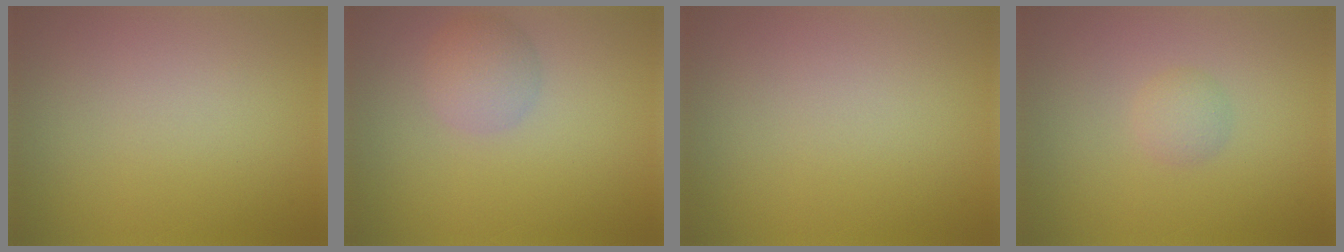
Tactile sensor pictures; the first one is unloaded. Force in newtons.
{"total": 2.5, "press": 2.5, "slide": 0.1}
{"total": 0.0}
{"total": 1.3, "press": 1.3, "slide": 0.1}